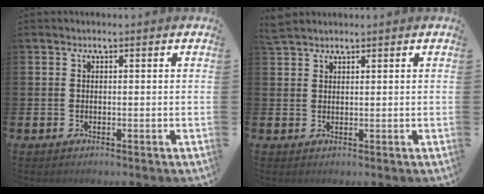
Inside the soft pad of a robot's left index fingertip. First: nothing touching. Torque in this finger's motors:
{"motor_torque": [-0.01, -0.19, 0.10, 0.04]}